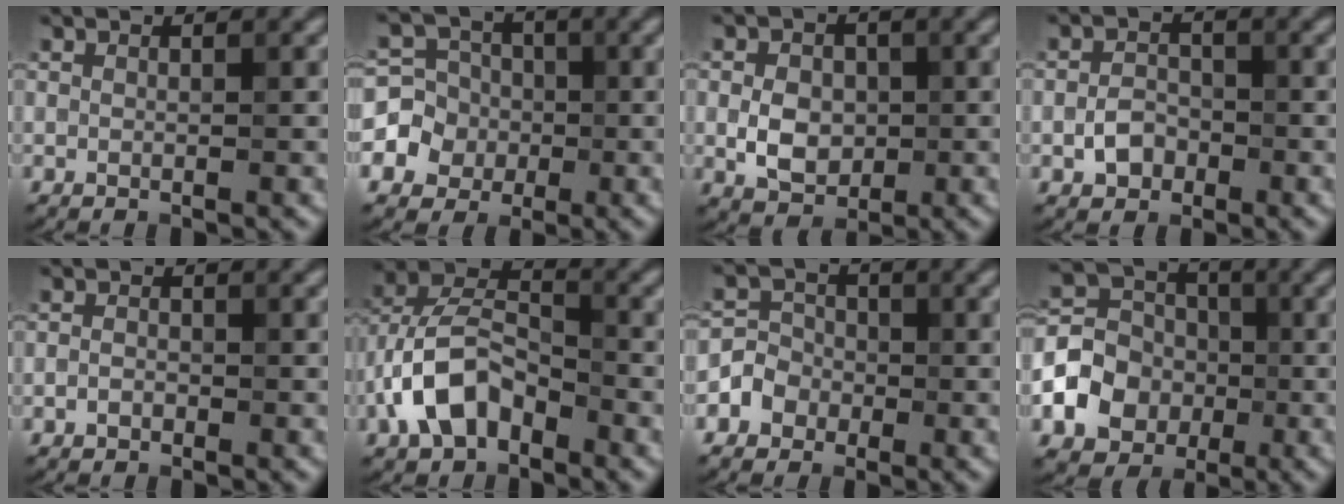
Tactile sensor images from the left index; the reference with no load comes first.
{"total": 5.7, "force": [-1.2, 5.4, 1.2], "torque": [-0.009, 0.016, -0.042]}
{"total": 3.8, "force": [-0.4, 3.0, 2.4], "torque": [-0.041, -0.002, -0.009]}
{"total": 2.4, "force": [-1.0, 1.8, 1.2], "torque": [-0.019, 0.004, -0.024]}
{"total": 1.0, "force": [-0.5, 0.8, 0.5], "torque": [-0.009, 0.000, -0.012]}
{"total": 7.1, "force": [-3.2, 4.3, 4.7], "torque": [-0.094, 0.011, -0.067]}
{"total": 3.0, "force": [-1.2, 2.7, 0.5], "torque": [0.014, 0.007, -0.032]}
{"total": 6.5, "force": [-1.9, 5.5, 2.8], "torque": [-0.052, 0.006, -0.048]}